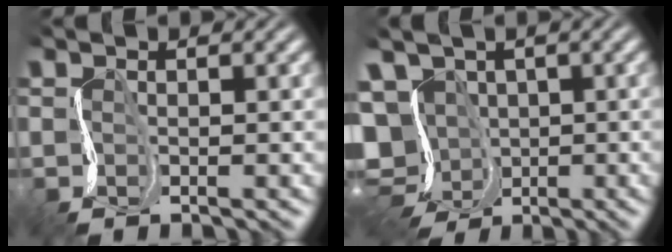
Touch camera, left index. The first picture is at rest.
{"total": 8.4, "force": [-2.0, 6.9, 4.4], "torque": [-0.076, -0.010, -0.037]}